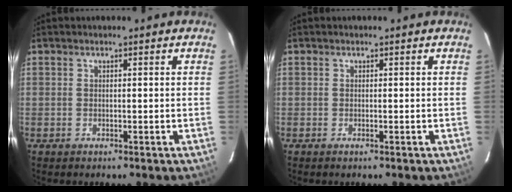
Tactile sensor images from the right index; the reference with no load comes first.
{"total": 0.0}